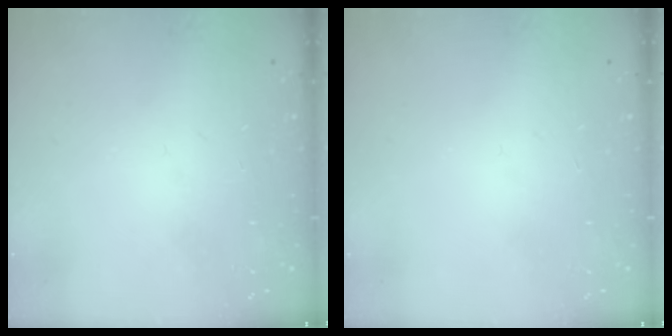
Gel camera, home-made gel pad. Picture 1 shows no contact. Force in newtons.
{"total": 0.0}